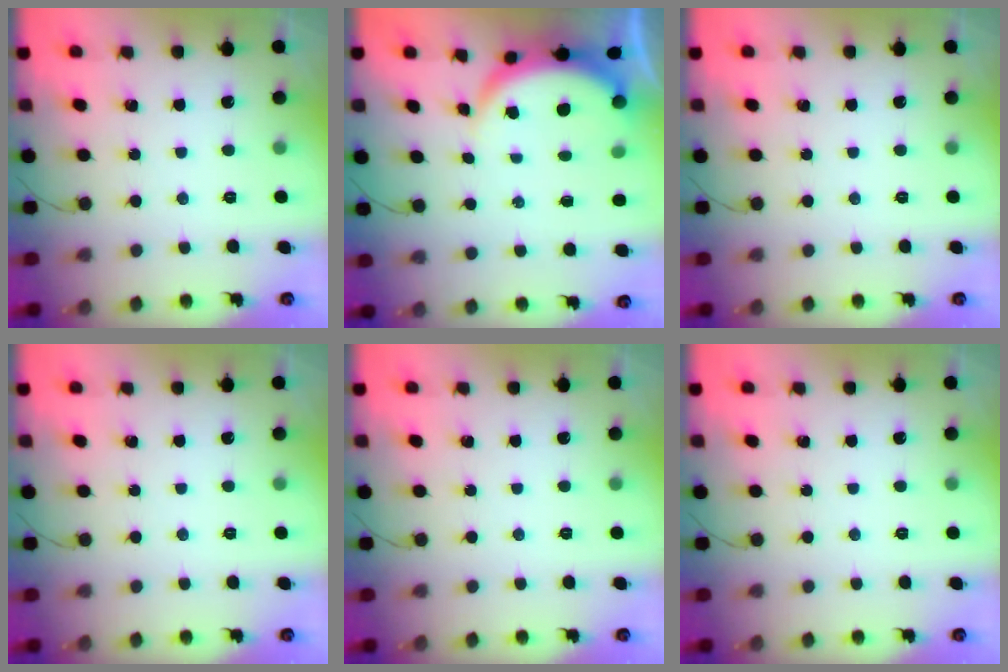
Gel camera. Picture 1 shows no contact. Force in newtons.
{"total": 5.3, "press": 5.3, "slide": 0.1}
{"total": 0.0}
{"total": 0.0}
{"total": 0.0}
{"total": 0.0}